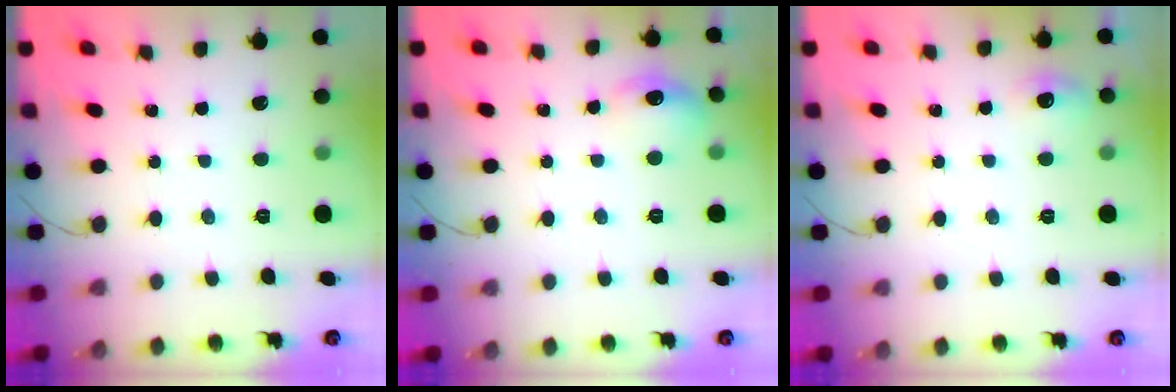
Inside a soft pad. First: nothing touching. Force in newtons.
{"total": 8.4, "press": 8.3, "slide": 1.4}
{"total": 5.3, "press": 5.0, "slide": 1.7}